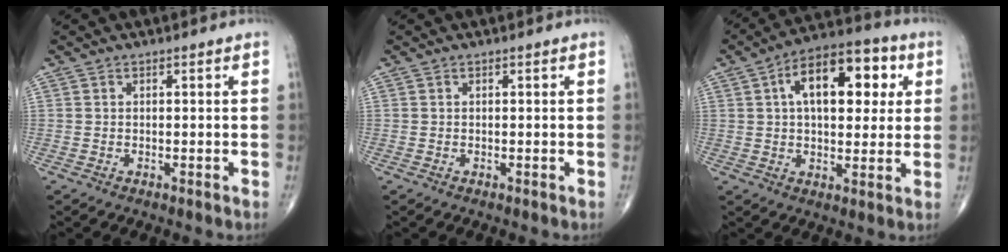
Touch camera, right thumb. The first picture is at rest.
{"total": 0.0}
{"total": 16.8, "force": [4.7, 8.8, 13.5], "torque": [-0.170, 0.016, 0.065]}